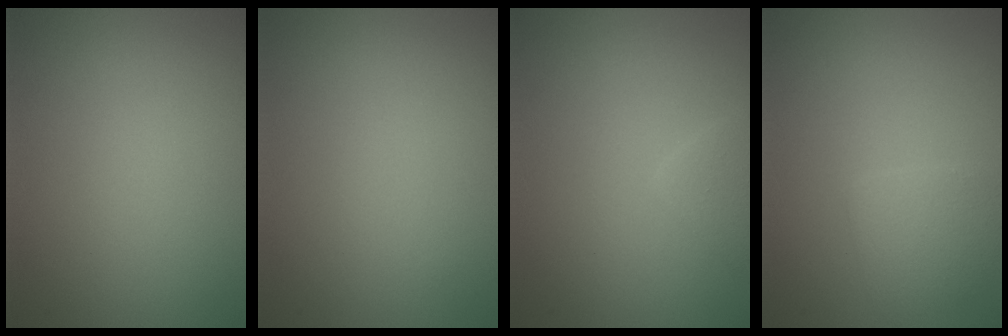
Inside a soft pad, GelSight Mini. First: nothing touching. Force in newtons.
{"total": 0.0}
{"total": 1.3, "press": 1.3, "slide": 0.0}
{"total": 1.9, "press": 1.9, "slide": 0.0}